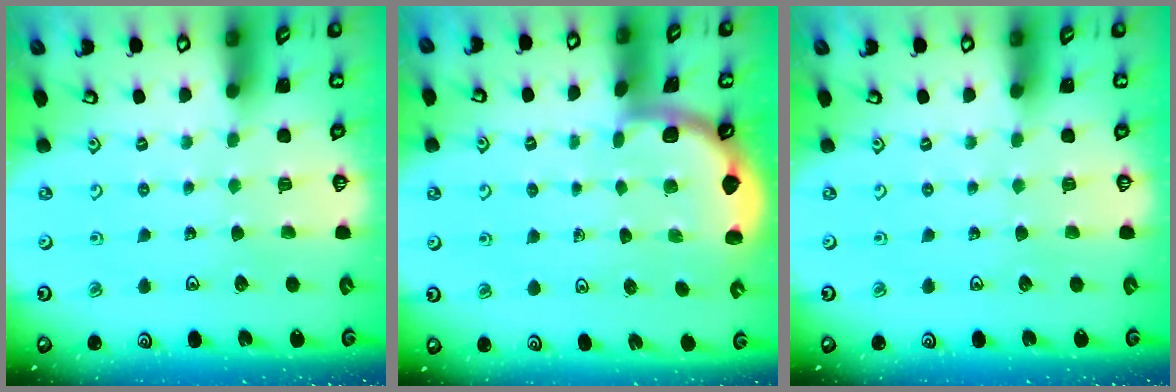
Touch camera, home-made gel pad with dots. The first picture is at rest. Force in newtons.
{"total": 1.6, "press": 1.6, "slide": 0.2}
{"total": 0.0}